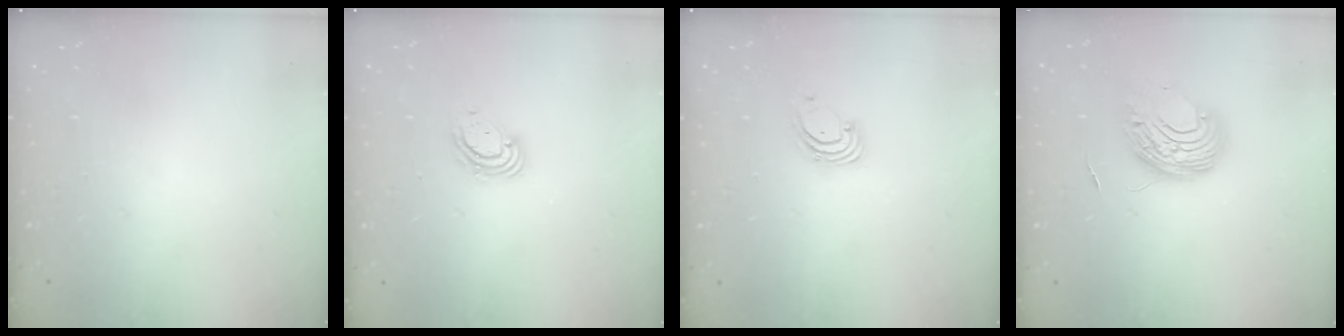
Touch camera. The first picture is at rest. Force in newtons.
{"total": 5.4, "press": 5.4, "slide": 0.7}
{"total": 1.6, "press": 1.6, "slide": 0.1}
{"total": 8.8, "press": 8.8, "slide": 0.6}